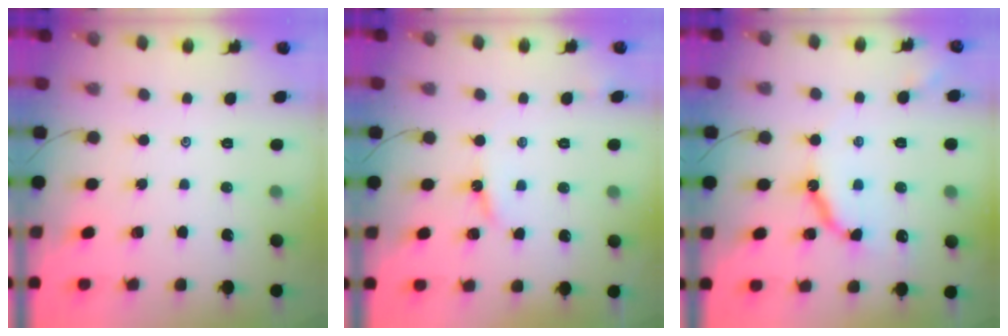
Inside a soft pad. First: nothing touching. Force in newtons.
{"total": 4.5, "press": 4.4, "slide": 0.5}
{"total": 9.6, "press": 9.5, "slide": 0.9}